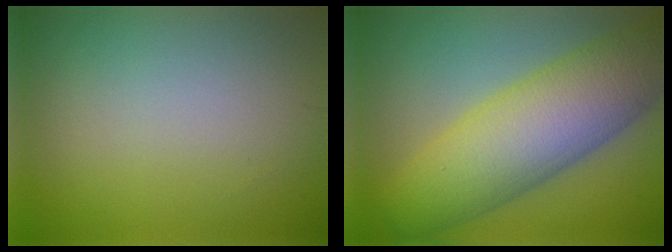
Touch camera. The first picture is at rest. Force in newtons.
{"total": 10.4, "press": 10.4, "slide": 0.2}